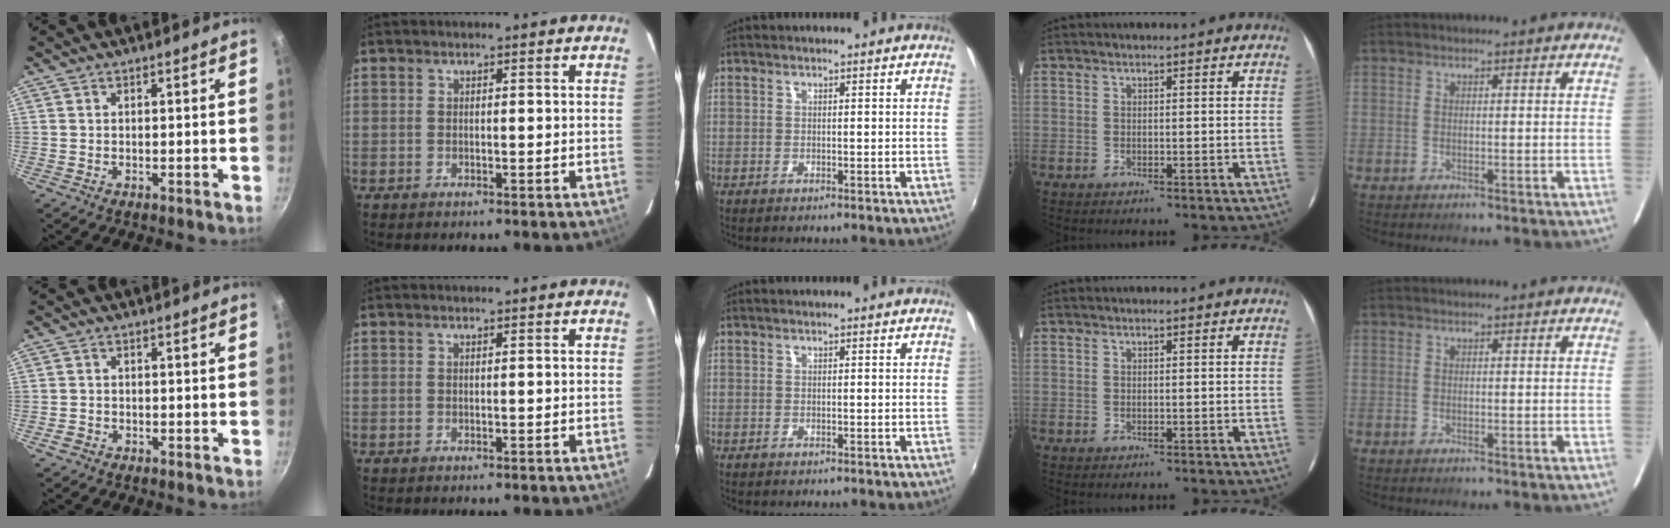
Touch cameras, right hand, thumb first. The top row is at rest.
{"thumb": {"total": 1.9, "force": [-1.0, 1.4, 0.7], "torque": [-0.013, 0.008, -0.018]}}